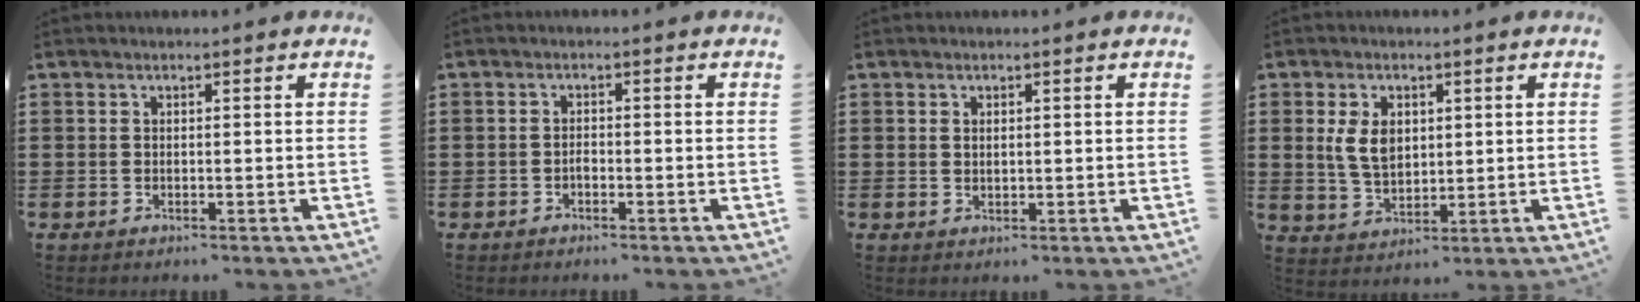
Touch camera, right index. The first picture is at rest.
{"total": 1.1, "force": [-0.6, 0.6, 0.6], "torque": [-0.014, -0.002, -0.012]}
{"total": 0.7, "force": [0.3, 0.3, 0.5], "torque": [-0.012, 0.001, 0.006]}
{"total": 6.1, "force": [1.2, 3.9, 4.6], "torque": [-0.105, 0.002, 0.016]}